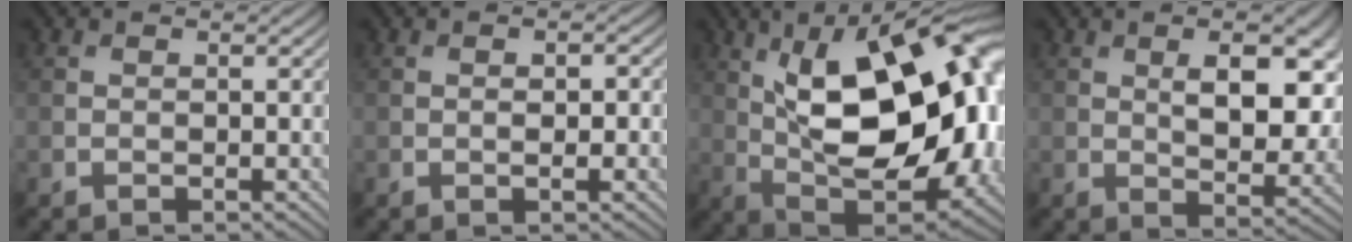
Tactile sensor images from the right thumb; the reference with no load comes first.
{"total": 2.2, "force": [0.0, 0.7, 2.1], "torque": [-0.036, -0.002, 0.001]}
{"total": 20.4, "force": [3.2, 9.8, 17.6], "torque": [-0.266, 0.030, 0.041]}
{"total": 10.1, "force": [2.4, 4.6, 8.7], "torque": [-0.132, -0.006, 0.039]}